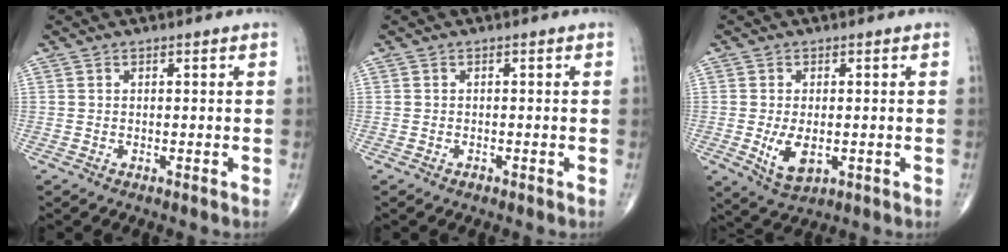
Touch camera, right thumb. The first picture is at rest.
{"total": 0.7, "force": [-0.5, 0.4, 0.2], "torque": [-0.003, 0.002, -0.009]}
{"total": 6.1, "force": [-1.0, 3.3, 5.0], "torque": [-0.089, -0.013, -0.009]}